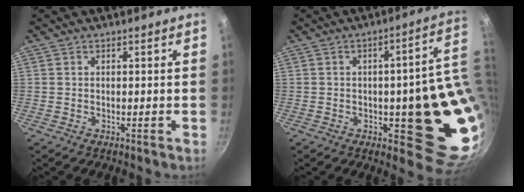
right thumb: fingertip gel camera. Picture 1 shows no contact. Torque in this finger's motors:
{"motor_torque": [2.62, 2.39, 2.22, -0.50, 0.10]}